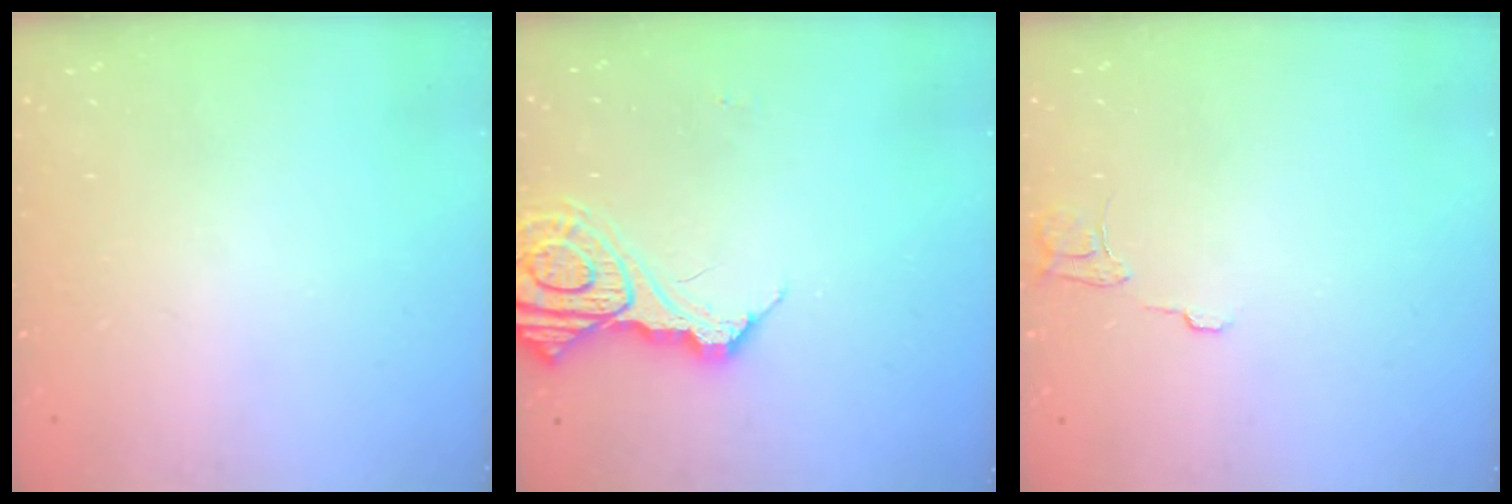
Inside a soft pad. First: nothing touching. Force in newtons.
{"total": 14.3, "press": 14.3, "slide": 1.4}
{"total": 5.7, "press": 5.7, "slide": 0.2}